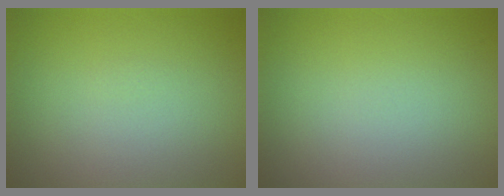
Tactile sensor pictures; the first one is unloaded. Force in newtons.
{"total": 0.0}